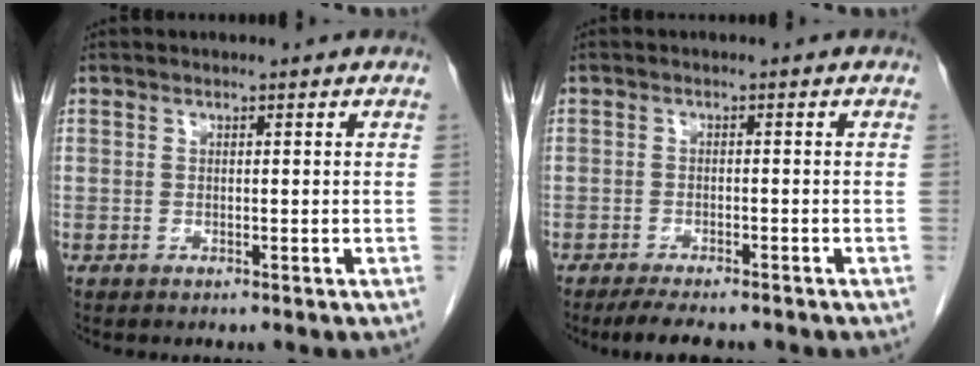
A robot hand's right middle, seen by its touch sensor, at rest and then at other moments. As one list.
[{"total": 5.7, "force": [-4.8, 1.3, 2.8], "torque": [-0.042, -0.009, -0.072]}]